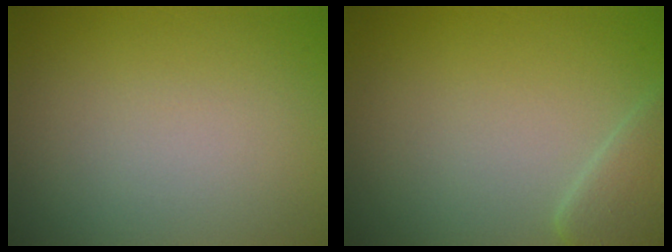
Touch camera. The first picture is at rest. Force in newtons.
{"total": 2.6, "press": 2.6, "slide": 0.2}